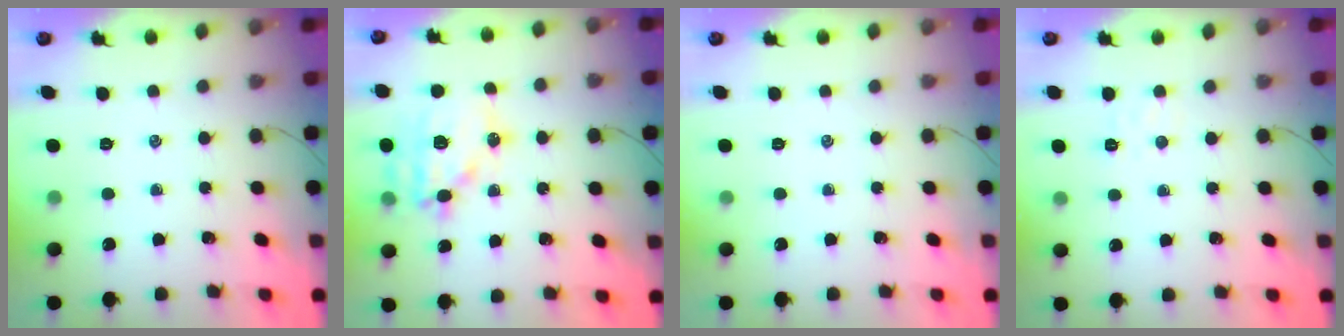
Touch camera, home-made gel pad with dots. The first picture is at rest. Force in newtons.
{"total": 15.5, "press": 15.2, "slide": 3.1}
{"total": 0.0}
{"total": 3.7, "press": 3.6, "slide": 0.9}